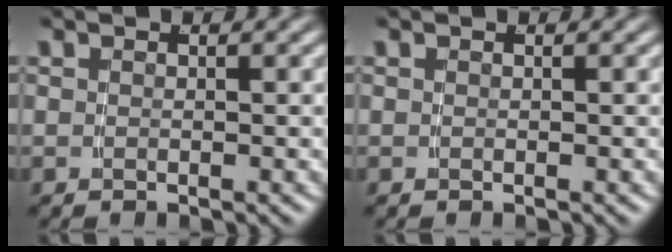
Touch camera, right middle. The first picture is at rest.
{"total": 0.0}